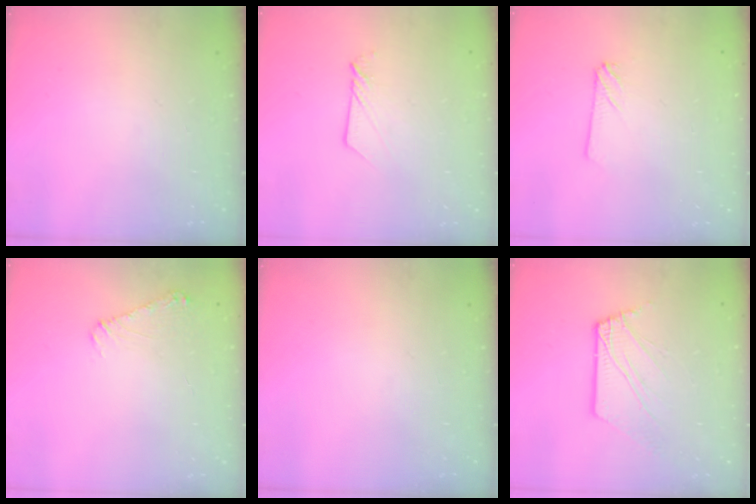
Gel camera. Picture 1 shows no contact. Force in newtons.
{"total": 4.5, "press": 4.5, "slide": 0.3}
{"total": 2.4, "press": 2.4, "slide": 0.2}
{"total": 6.4, "press": 6.4, "slide": 0.7}
{"total": 0.0}
{"total": 6.9, "press": 6.8, "slide": 0.8}